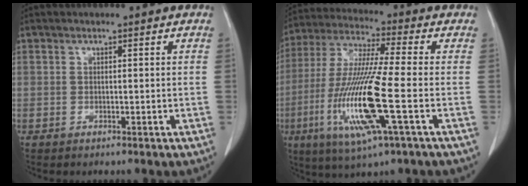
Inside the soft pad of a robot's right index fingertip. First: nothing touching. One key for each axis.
{"total": 16.2, "fx": -4.2, "fy": 0.4, "fz": 15.6, "tx": -0.327, "ty": -0.019, "tz": -0.082}